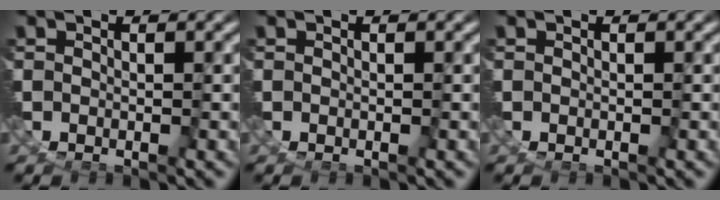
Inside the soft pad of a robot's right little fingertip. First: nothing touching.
{"total": 0.0}
{"total": 0.0}